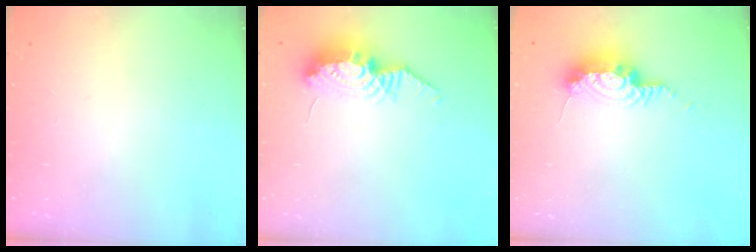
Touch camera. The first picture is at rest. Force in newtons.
{"total": 11.9, "press": 11.8, "slide": 1.1}
{"total": 15.6, "press": 10.8, "slide": 11.2}